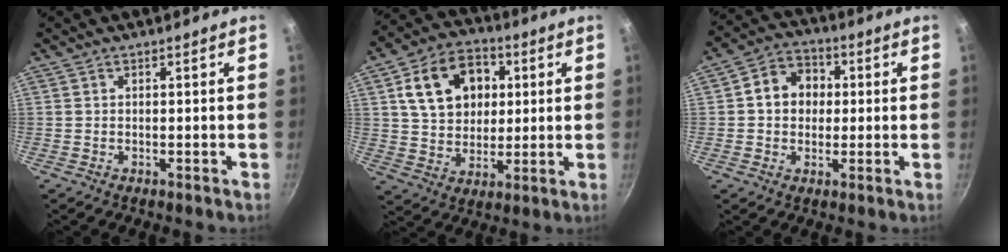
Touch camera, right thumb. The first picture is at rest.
{"total": 15.7, "force": [4.2, 11.8, 9.4], "torque": [-0.128, 0.010, 0.071]}
{"total": 8.9, "force": [1.0, 7.5, 4.6], "torque": [-0.041, 0.014, 0.002]}